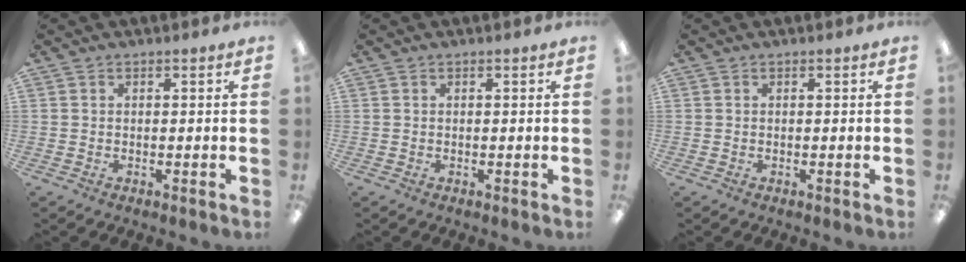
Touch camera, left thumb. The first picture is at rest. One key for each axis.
{"total": 0.0}
{"total": 0.0}